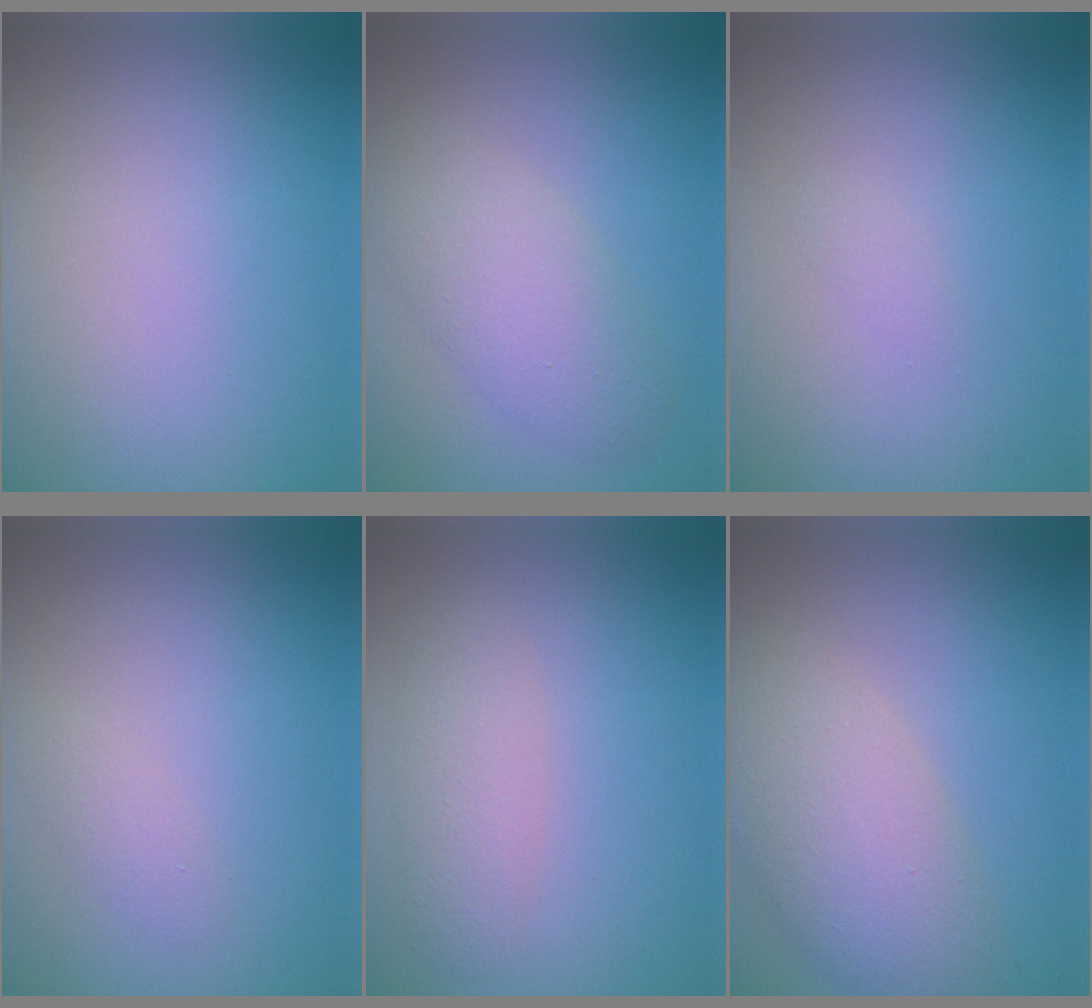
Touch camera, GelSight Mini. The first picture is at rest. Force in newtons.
{"total": 4.5, "press": 4.4, "slide": 0.4}
{"total": 0.6, "press": 0.5, "slide": 0.1}
{"total": 1.1, "press": 1.1, "slide": 0.1}
{"total": 2.4, "press": 2.4, "slide": 0.2}
{"total": 6.5, "press": 6.5, "slide": 0.4}